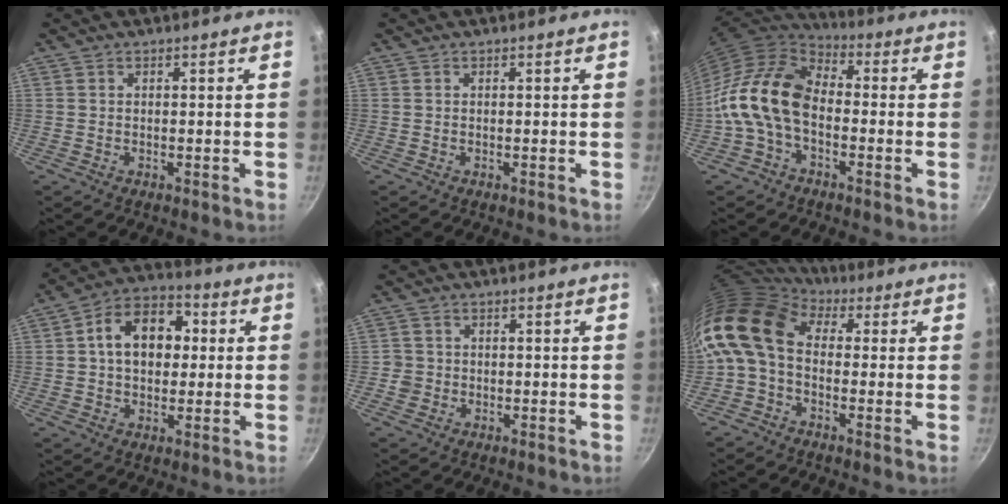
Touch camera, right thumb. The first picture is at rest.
{"total": 0.0}
{"total": 14.6, "force": [-2.5, 9.4, 10.8], "torque": [-0.188, 0.038, -0.068]}
{"total": 12.9, "force": [1.8, 9.2, 8.9], "torque": [-0.101, 0.023, 0.013]}
{"total": 2.2, "force": [-0.6, 2.1, 0.4], "torque": [0.004, 0.011, -0.009]}
{"total": 13.4, "force": [0.8, 9.4, 9.5], "torque": [-0.185, 0.027, -0.008]}